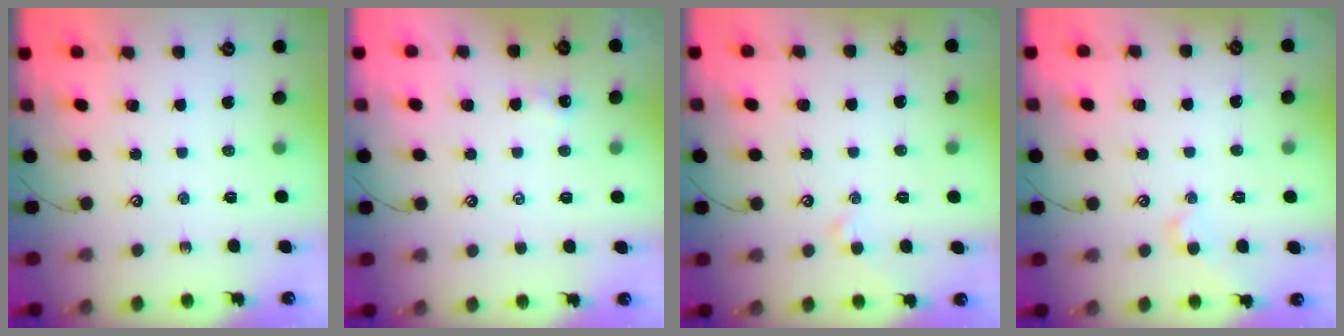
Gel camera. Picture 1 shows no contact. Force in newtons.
{"total": 2.0, "press": 2.0, "slide": 0.2}
{"total": 1.9, "press": 1.8, "slide": 0.4}
{"total": 0.0}